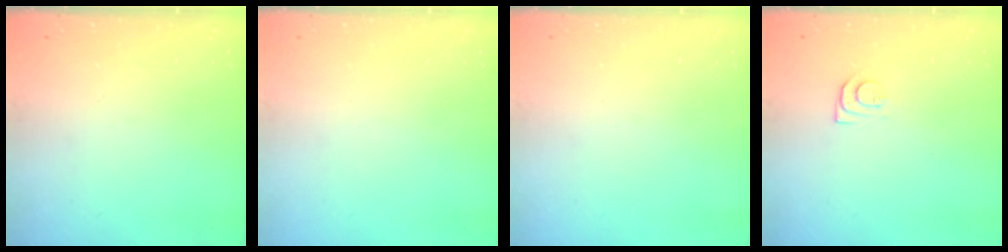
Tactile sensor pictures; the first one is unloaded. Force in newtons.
{"total": 0.0}
{"total": 0.0}
{"total": 6.7, "press": 6.6, "slide": 0.7}